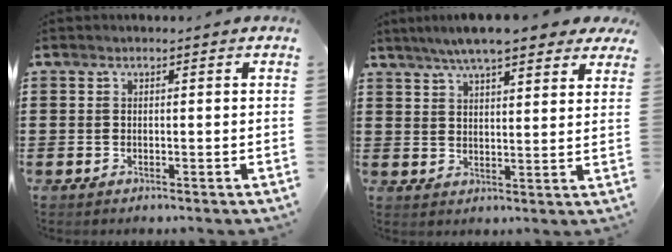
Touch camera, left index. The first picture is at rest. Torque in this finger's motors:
{"motor_torque": [1.05, -1.09, 0.67, 0.21]}